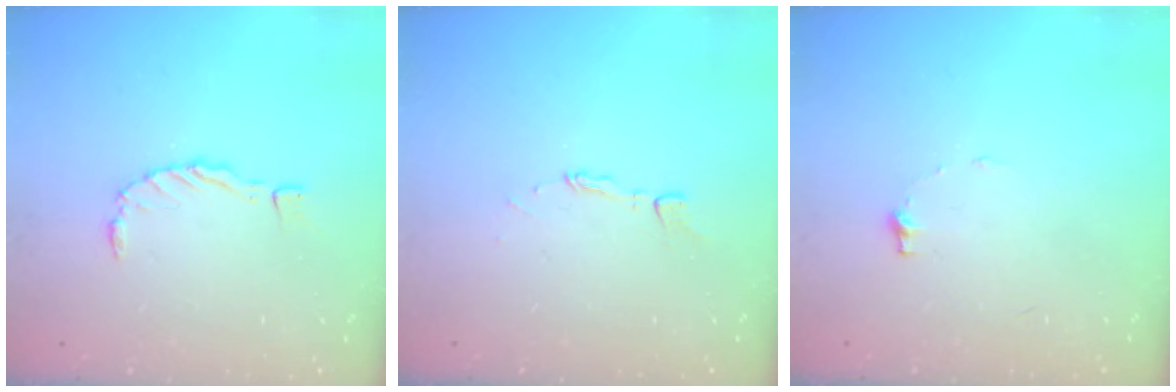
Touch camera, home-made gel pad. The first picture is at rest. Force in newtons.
{"total": 2.7, "press": 2.7, "slide": 0.2}
{"total": 5.5, "press": 5.5, "slide": 0.5}